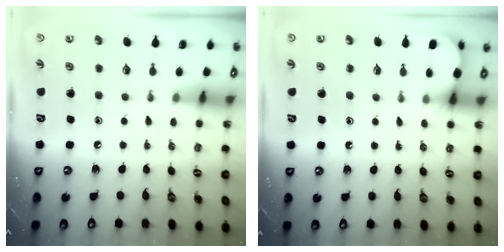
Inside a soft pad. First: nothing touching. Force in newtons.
{"total": 2.8, "press": 2.8, "slide": 0.3}